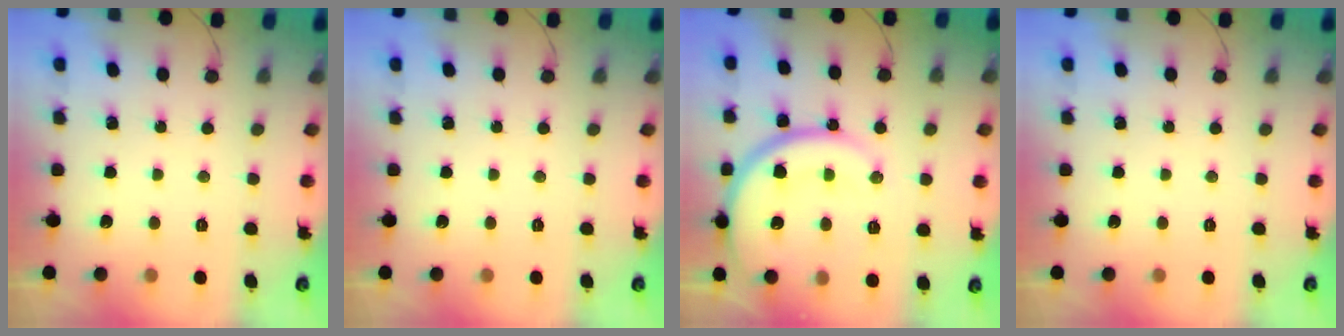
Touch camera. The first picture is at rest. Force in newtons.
{"total": 0.0}
{"total": 18.3, "press": 18.2, "slide": 1.6}
{"total": 0.0}